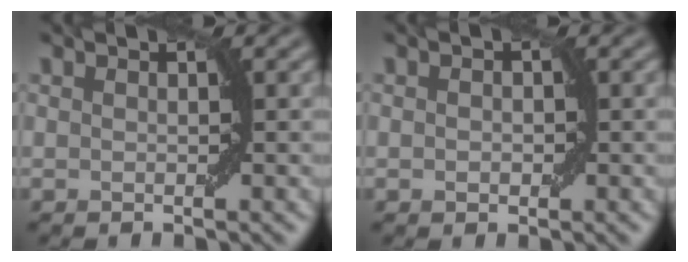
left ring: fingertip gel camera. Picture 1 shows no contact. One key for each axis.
{"total": 1.0, "fx": 0.0, "fy": 0.7, "fz": 0.7, "tx": -0.007, "ty": 0.001, "tz": 0.000}